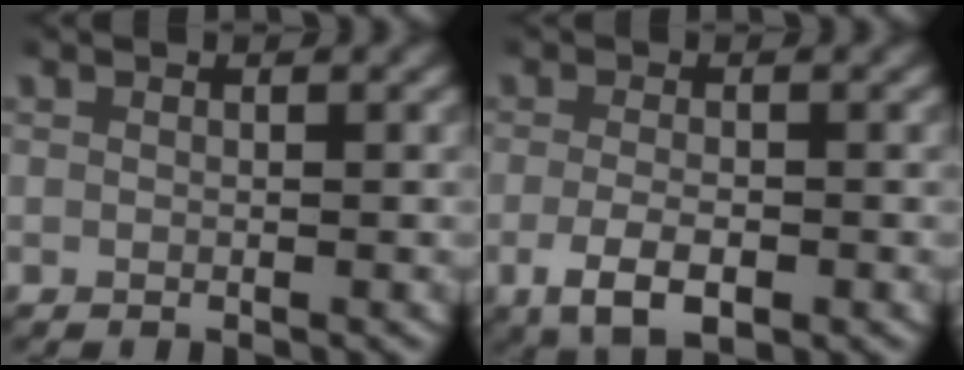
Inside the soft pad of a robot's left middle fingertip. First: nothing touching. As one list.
[{"total": 4.2, "force": [-1.7, 2.0, 3.3], "torque": [-0.066, -0.015, -0.020]}]